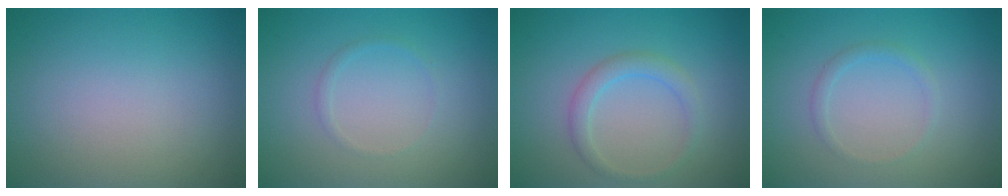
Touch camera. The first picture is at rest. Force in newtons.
{"total": 0.7, "press": 0.7, "slide": 0.0}
{"total": 2.0, "press": 2.0, "slide": 0.1}
{"total": 1.1, "press": 1.1, "slide": 0.1}